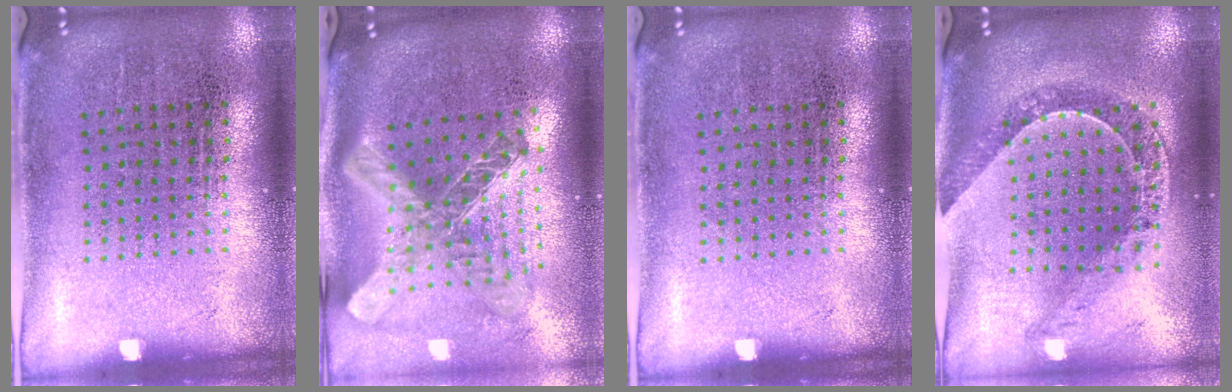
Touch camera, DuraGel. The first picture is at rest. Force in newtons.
{"total": 2.8, "press": 2.0, "slide": 1.9}
{"total": 0.0}
{"total": 1.1, "press": 1.1, "slide": 0.2}